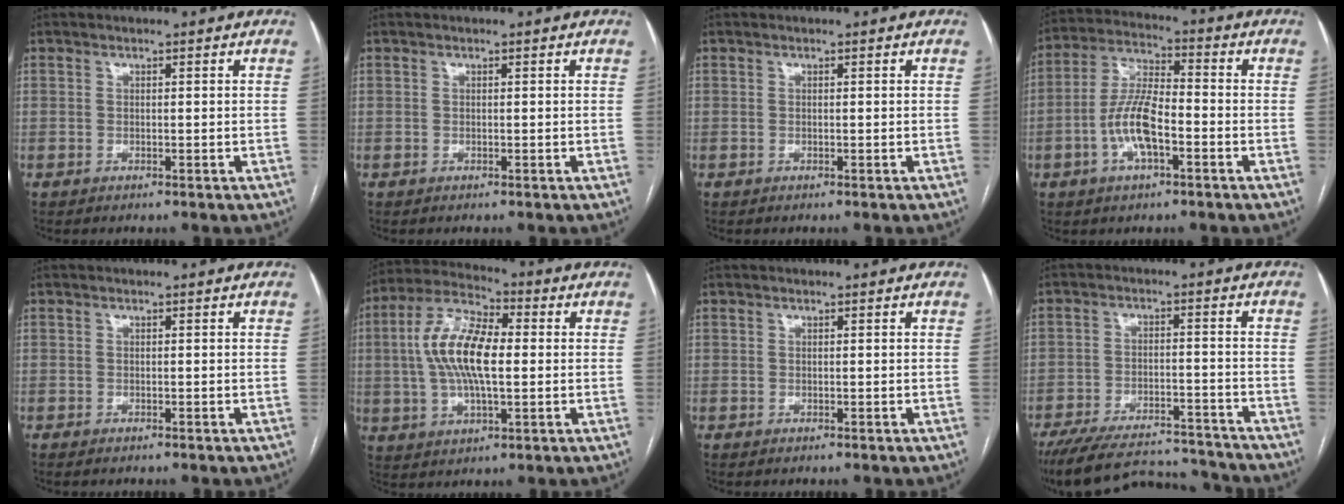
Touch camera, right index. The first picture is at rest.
{"total": 0.0}
{"total": 0.0}
{"total": 9.3, "force": [-2.9, 3.0, 8.3], "torque": [-0.178, 0.012, -0.052]}
{"total": 0.8, "force": [-0.7, 0.2, 0.3], "torque": [-0.008, -0.002, -0.010]}
{"total": 12.9, "force": [0.8, 4.7, 12.0], "torque": [-0.252, 0.020, 0.011]}
{"total": 0.0}
{"total": 18.0, "force": [-16.6, 3.8, 5.7], "torque": [-0.121, 0.001, -0.245]}